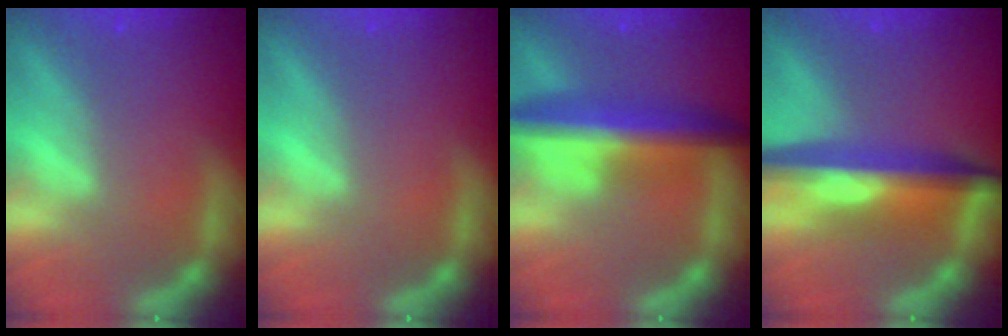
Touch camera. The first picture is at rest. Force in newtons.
{"total": 0.0}
{"total": 8.0}
{"total": 8.5}